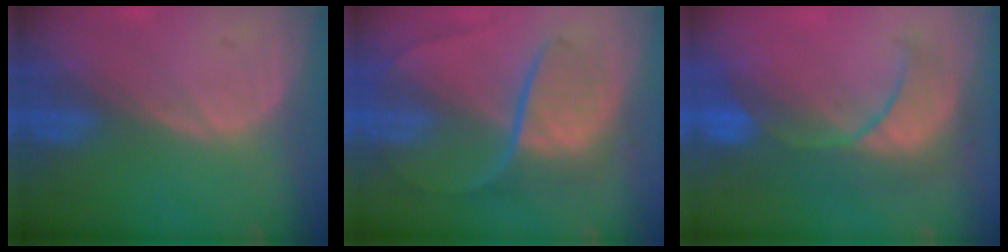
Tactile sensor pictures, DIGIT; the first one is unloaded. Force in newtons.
{"total": 8.9, "press": 7.5, "slide": 4.9}
{"total": 8.9, "press": 8.5, "slide": 2.6}